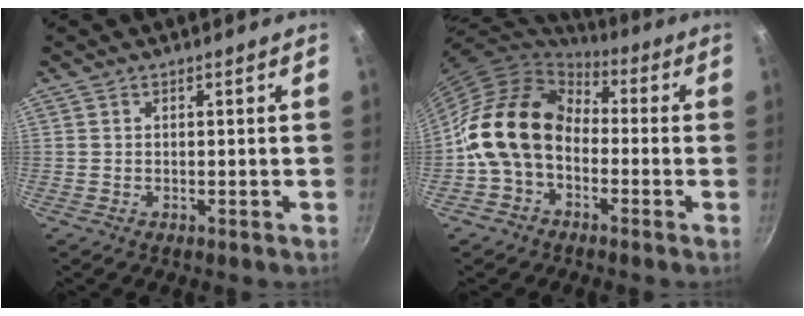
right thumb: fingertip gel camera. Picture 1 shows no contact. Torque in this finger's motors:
{"motor_torque": [2.23, 2.77, 1.45, -1.32, 0.24]}